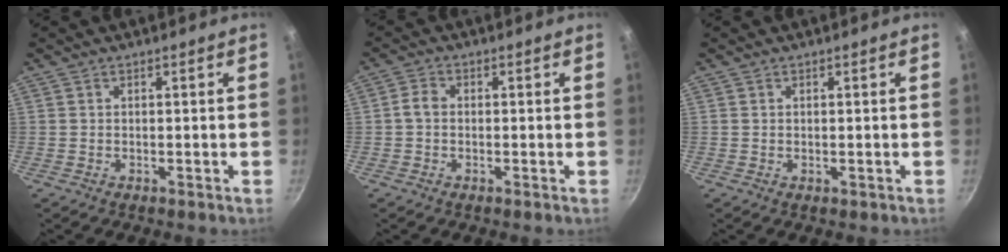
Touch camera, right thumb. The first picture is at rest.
{"total": 2.4, "force": [-0.3, 1.8, 1.6], "torque": [-0.031, 0.012, -0.010]}
{"total": 0.0}